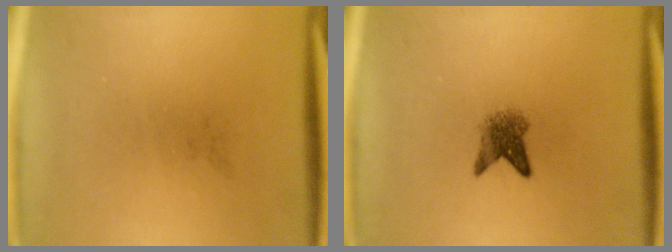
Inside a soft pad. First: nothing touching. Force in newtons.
{"total": 3.1}